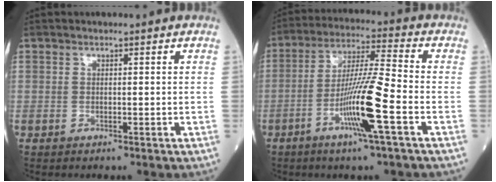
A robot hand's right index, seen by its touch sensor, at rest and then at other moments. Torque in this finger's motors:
{"motor_torque": [0.44, -0.22, 0.27, 0.17]}